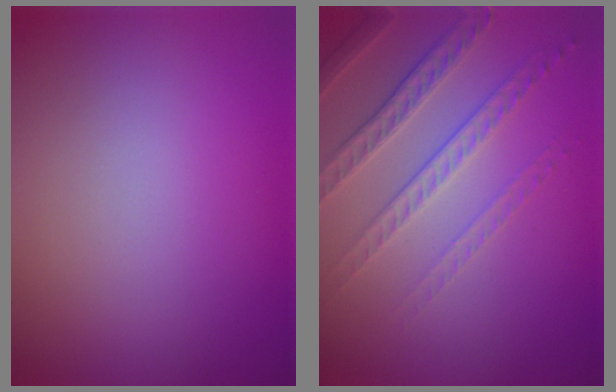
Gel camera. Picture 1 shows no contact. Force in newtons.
{"total": 4.6, "press": 3.3, "slide": 3.3}